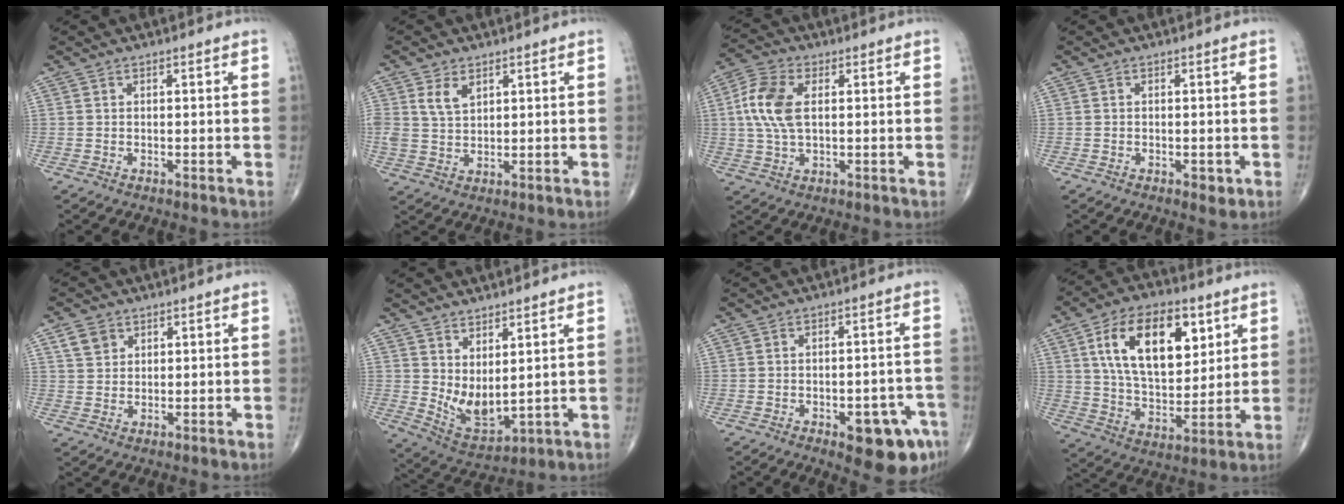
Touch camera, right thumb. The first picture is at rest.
{"total": 4.8, "force": [2.3, 3.0, 3.0], "torque": [-0.049, -0.011, 0.050]}
{"total": 9.5, "force": [1.5, 5.2, 7.8], "torque": [-0.175, 0.010, 0.027]}
{"total": 1.9, "force": [-0.7, 1.0, 1.5], "torque": [-0.016, -0.001, -0.008]}
{"total": 3.8, "force": [2.0, 3.0, 1.4], "torque": [-0.015, -0.006, 0.039]}
{"total": 8.2, "force": [2.5, 3.7, 6.9], "torque": [-0.114, -0.035, 0.065]}
{"total": 11.1, "force": [-5.5, 4.4, 8.6], "torque": [-0.084, 0.030, -0.061]}
{"total": 19.3, "force": [7.1, 10.5, 14.5], "torque": [-0.202, -0.026, 0.125]}